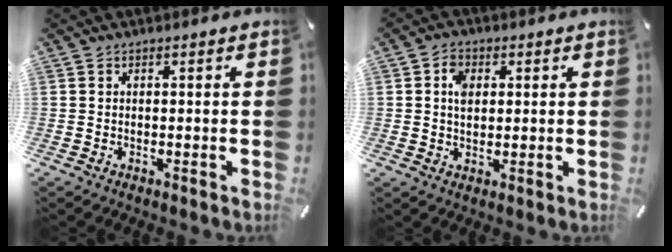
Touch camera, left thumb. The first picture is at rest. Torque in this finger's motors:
{"motor_torque": [0.03, 0.09, 0.22, 0.16, 0.00]}